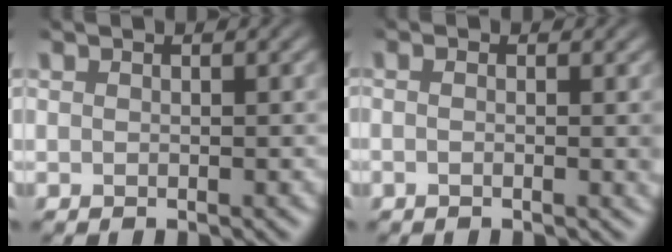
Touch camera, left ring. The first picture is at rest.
{"total": 1.2, "force": [-0.2, 0.1, 1.1], "torque": [-0.017, -0.002, -0.003]}